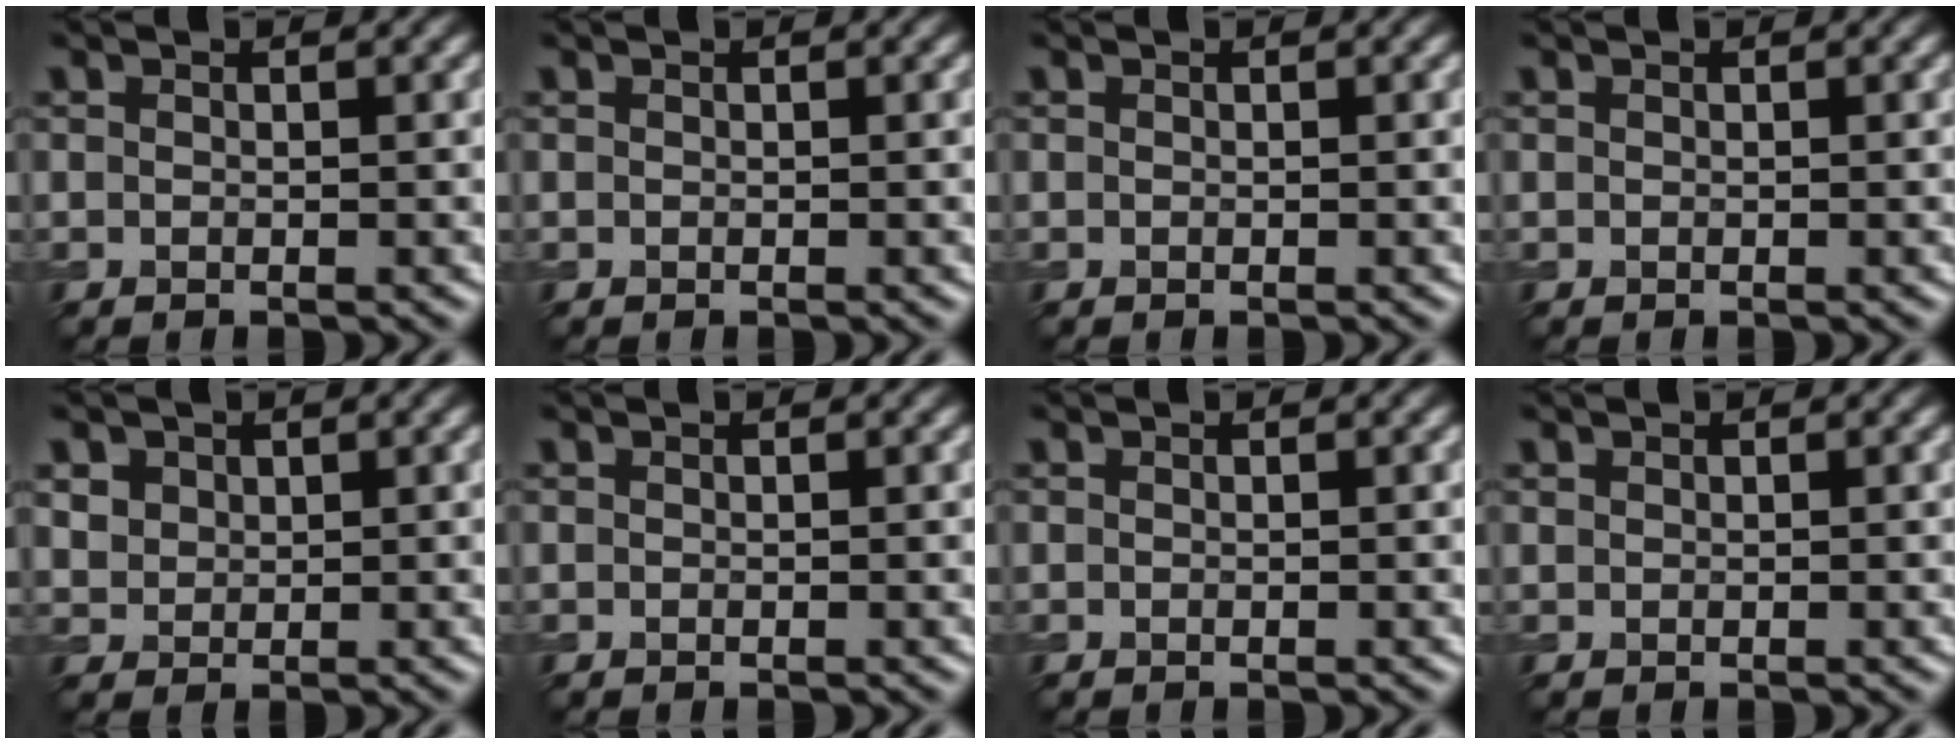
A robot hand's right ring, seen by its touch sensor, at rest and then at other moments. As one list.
[{"total": 0.0}, {"total": 0.0}, {"total": 0.0}, {"total": 2.5, "force": [1.4, 1.9, 0.9], "torque": [-0.030, 0.000, 0.035]}, {"total": 0.0}, {"total": 0.0}, {"total": 0.0}]